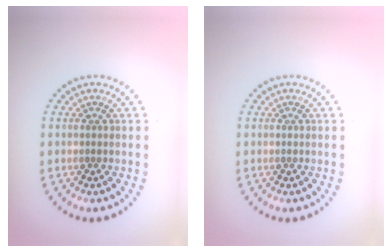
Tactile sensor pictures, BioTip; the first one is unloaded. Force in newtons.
{"total": 0.0}